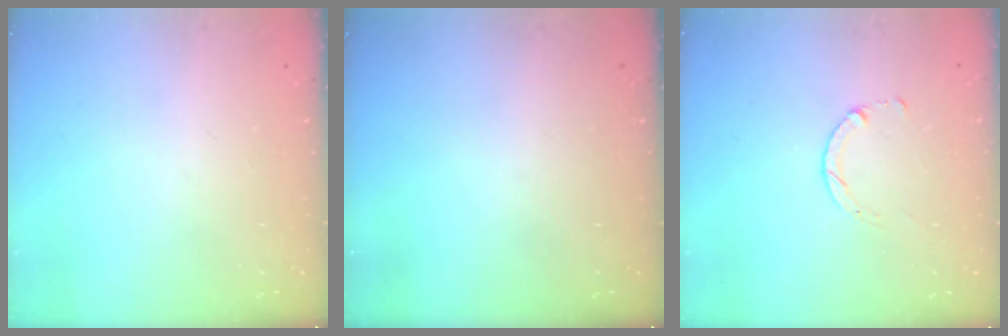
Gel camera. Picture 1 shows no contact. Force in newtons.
{"total": 0.0}
{"total": 1.4, "press": 1.4, "slide": 0.2}